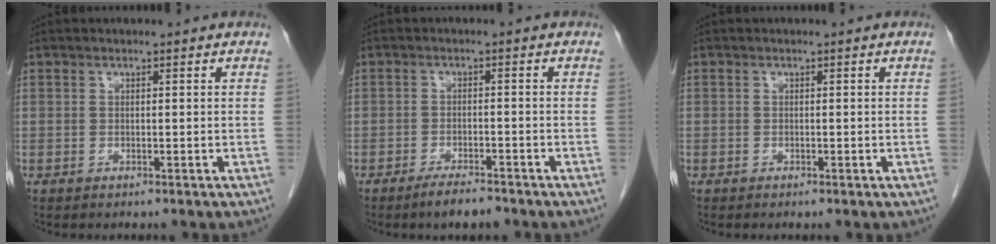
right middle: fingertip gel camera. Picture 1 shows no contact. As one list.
[{"total": 3.8, "force": [-3.0, 0.6, 2.2], "torque": [-0.044, -0.005, -0.050]}, {"total": 0.0}]